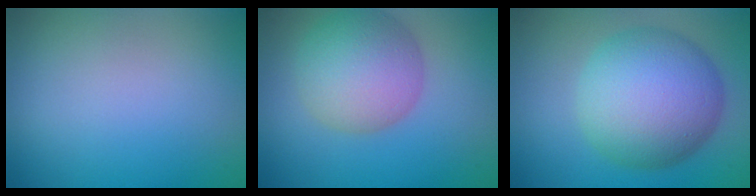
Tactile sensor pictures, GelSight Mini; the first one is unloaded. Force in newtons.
{"total": 6.8, "press": 6.8, "slide": 0.3}
{"total": 11.4, "press": 11.4, "slide": 0.3}